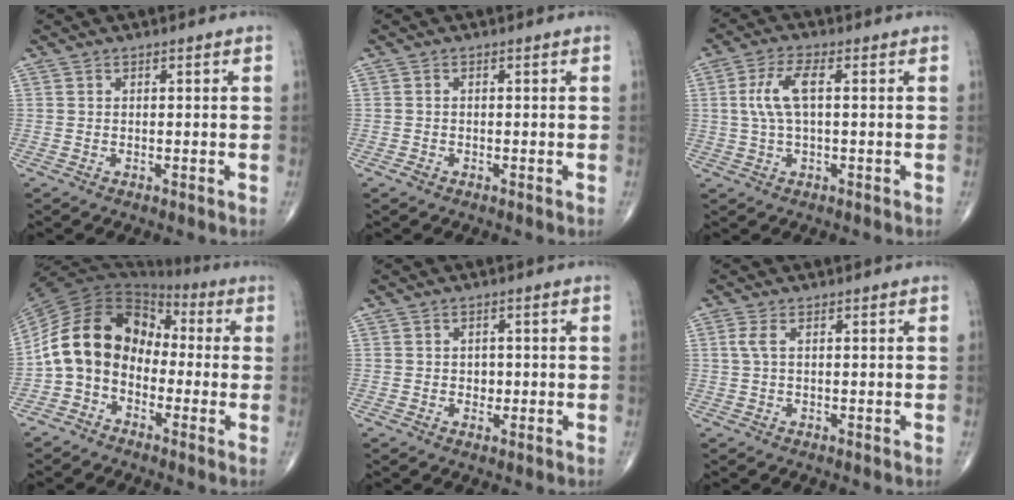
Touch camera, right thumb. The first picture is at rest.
{"total": 0.9, "force": [-0.5, 0.6, 0.3], "torque": [-0.005, 0.001, -0.012]}
{"total": 6.7, "force": [0.9, 2.5, 6.1], "torque": [-0.145, 0.015, 0.017]}
{"total": 13.4, "force": [-2.4, 10.1, 8.4], "torque": [-0.137, 0.064, -0.062]}
{"total": 2.3, "force": [-0.3, 2.0, 1.2], "torque": [0.000, 0.005, -0.006]}
{"total": 1.8, "force": [0.3, 0.5, 1.7], "torque": [-0.049, 0.008, 0.010]}